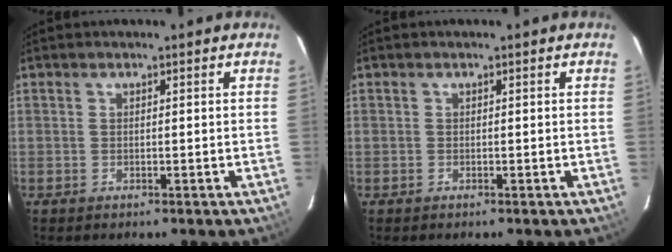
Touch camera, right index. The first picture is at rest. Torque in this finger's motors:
{"motor_torque": [-0.11, 0.02, -0.06, -0.01]}